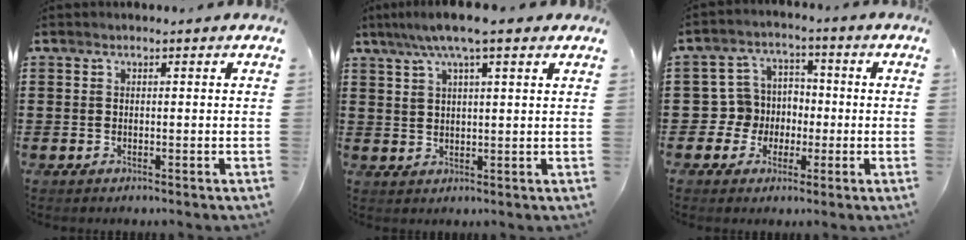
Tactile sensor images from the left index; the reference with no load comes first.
{"total": 6.7, "force": [4.6, 1.0, 4.8], "torque": [-0.102, 0.001, 0.080]}
{"total": 6.2, "force": [-0.9, 6.1, 0.9], "torque": [-0.058, 0.008, -0.021]}